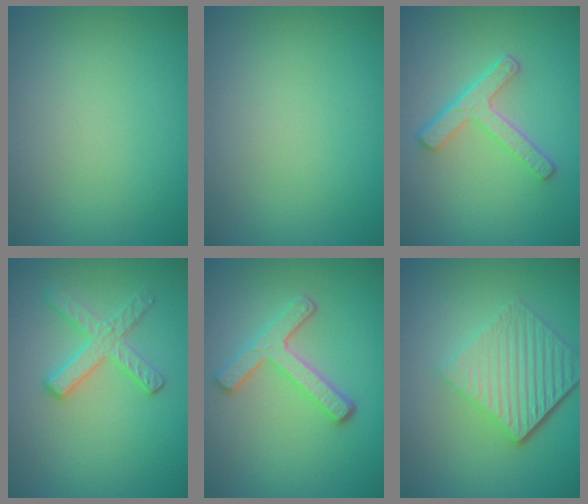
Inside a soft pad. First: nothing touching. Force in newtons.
{"total": 0.0}
{"total": 4.4, "press": 3.3, "slide": 2.9}
{"total": 2.8, "press": 2.7, "slide": 0.6}
{"total": 4.7, "press": 3.5, "slide": 3.2}
{"total": 6.5, "press": 4.3, "slide": 4.9}